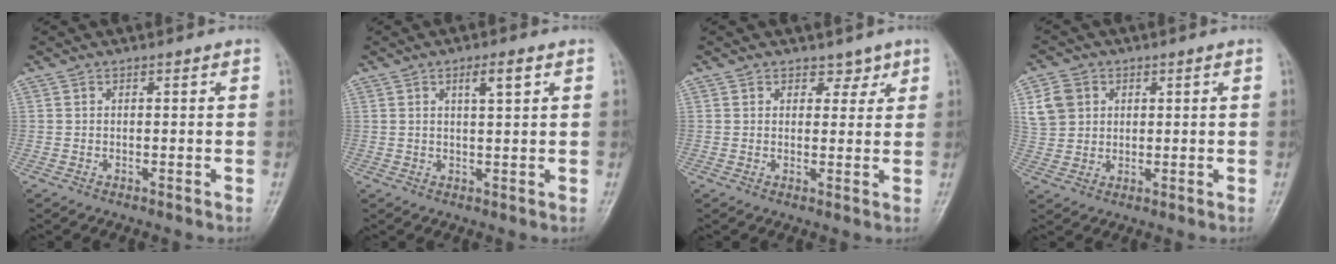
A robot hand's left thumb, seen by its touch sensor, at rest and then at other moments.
{"total": 3.5, "force": [1.6, 0.7, 3.1], "torque": [-0.051, -0.003, 0.027]}
{"total": 2.6, "force": [1.7, 1.8, 0.7], "torque": [0.018, -0.008, 0.020]}
{"total": 6.6, "force": [2.1, 5.6, 2.8], "torque": [-0.033, -0.002, 0.043]}